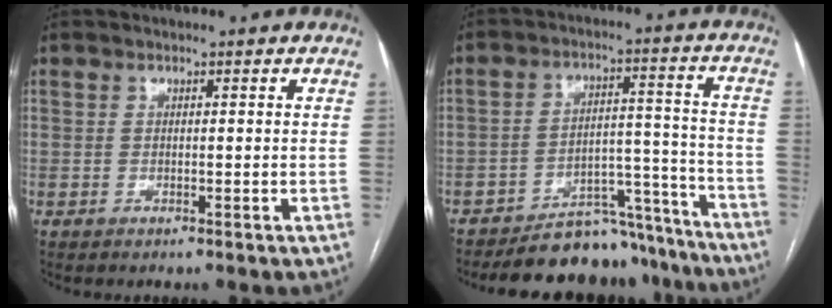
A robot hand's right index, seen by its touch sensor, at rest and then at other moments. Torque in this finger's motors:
{"motor_torque": [0.70, -0.73, 0.49, 0.07]}